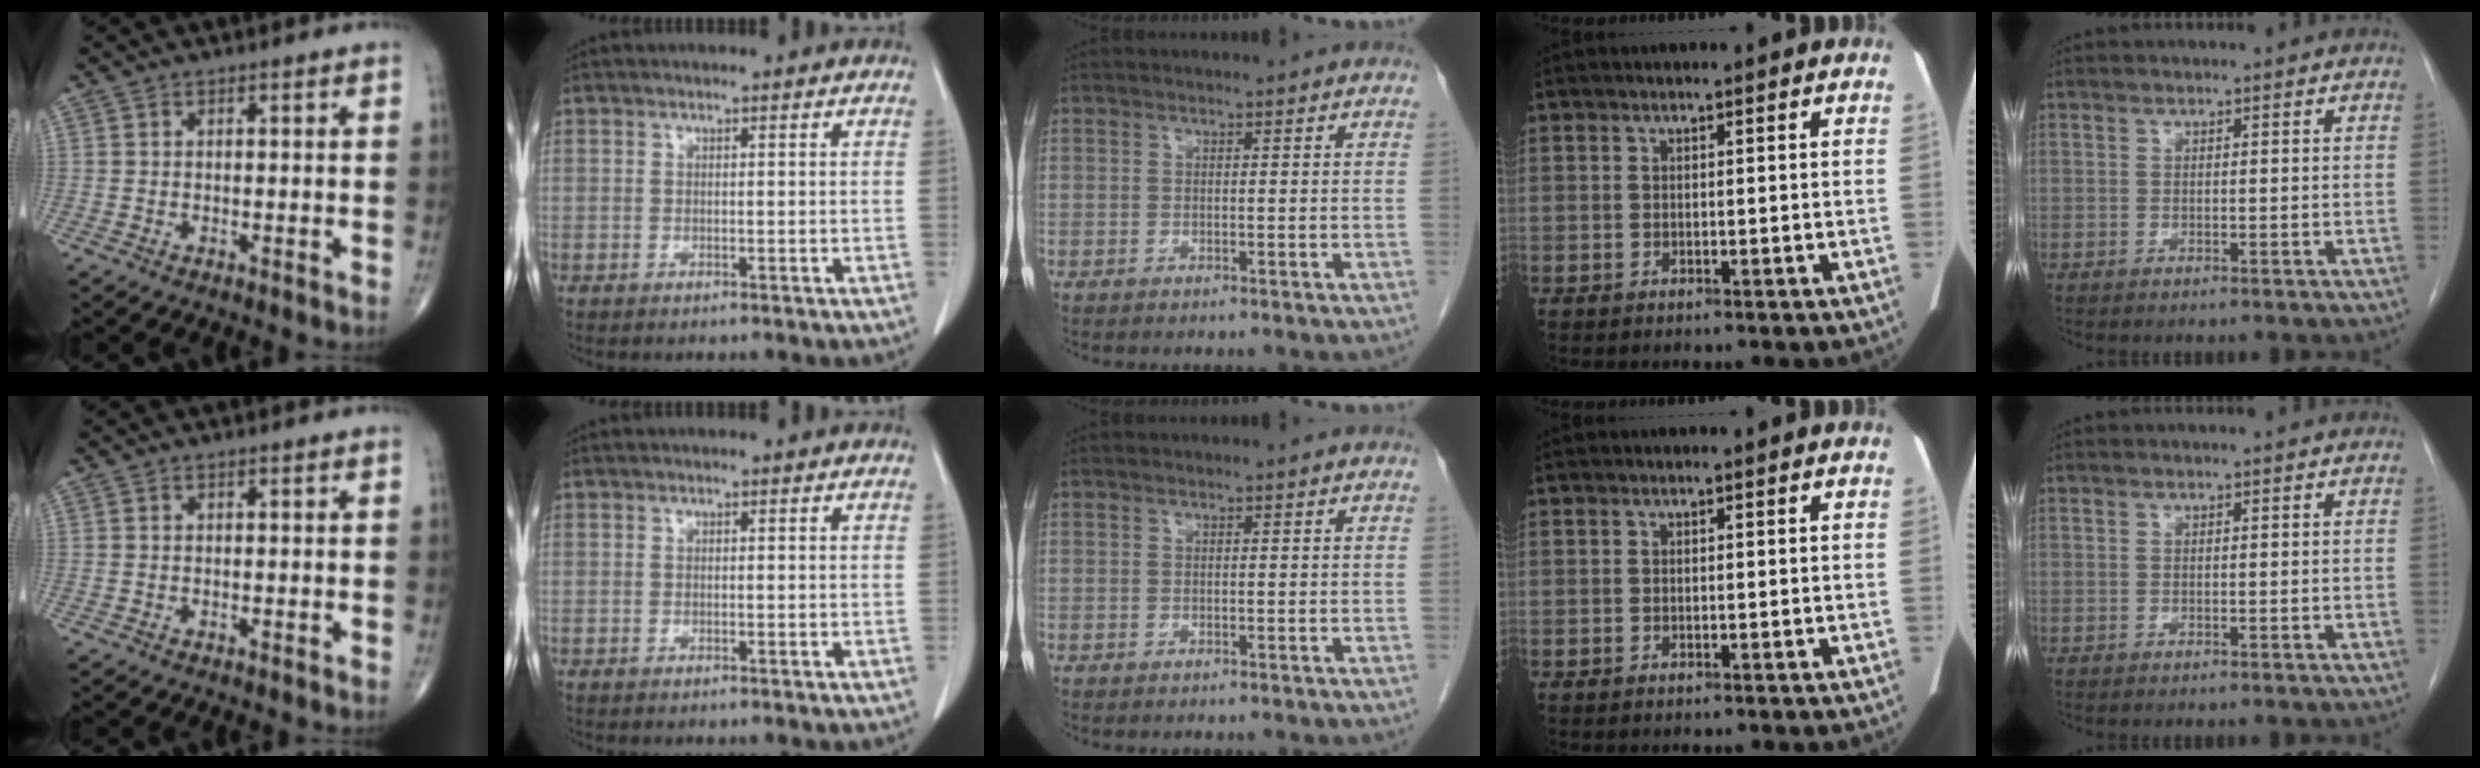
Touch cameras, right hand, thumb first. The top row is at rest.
{}